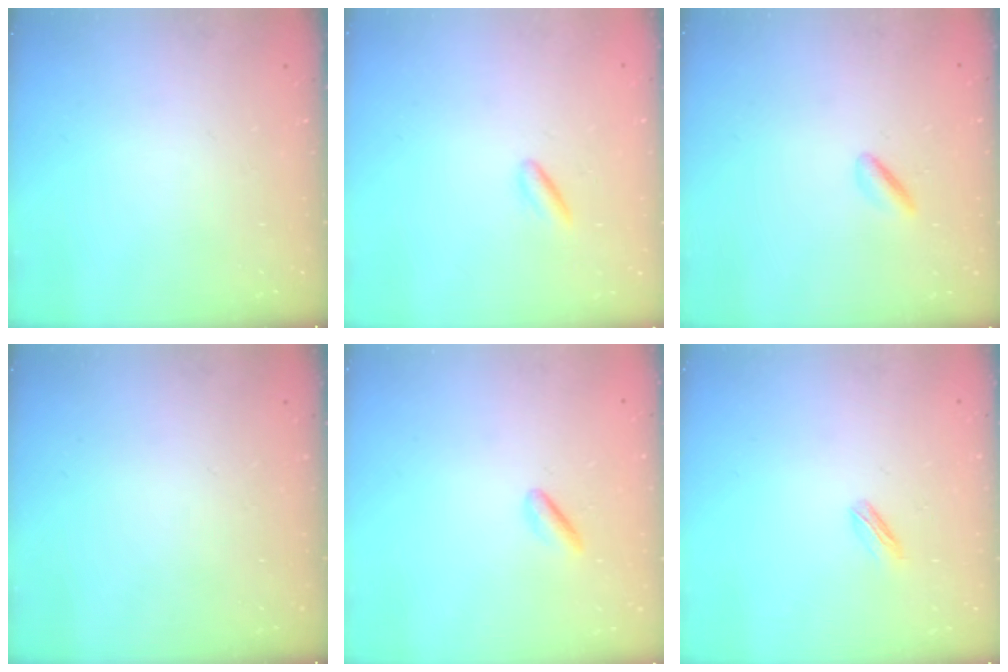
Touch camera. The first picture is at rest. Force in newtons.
{"total": 1.7, "press": 1.6, "slide": 0.7}
{"total": 1.6, "press": 1.3, "slide": 0.8}
{"total": 0.0}
{"total": 1.5, "press": 1.1, "slide": 0.9}
{"total": 1.8, "press": 1.7, "slide": 0.5}